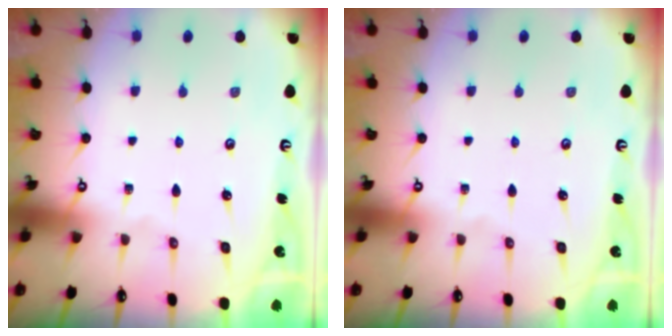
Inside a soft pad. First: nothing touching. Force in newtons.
{"total": 0.0}